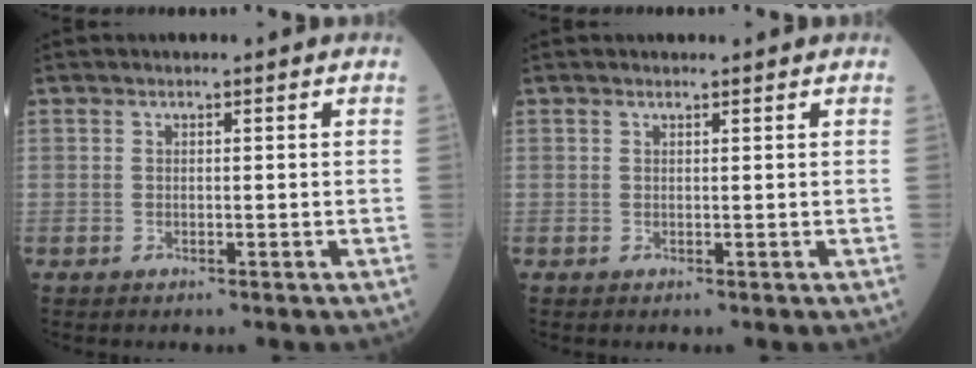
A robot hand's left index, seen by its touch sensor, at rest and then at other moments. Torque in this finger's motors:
{"motor_torque": [0.12, -0.03, -0.04, 0.00]}